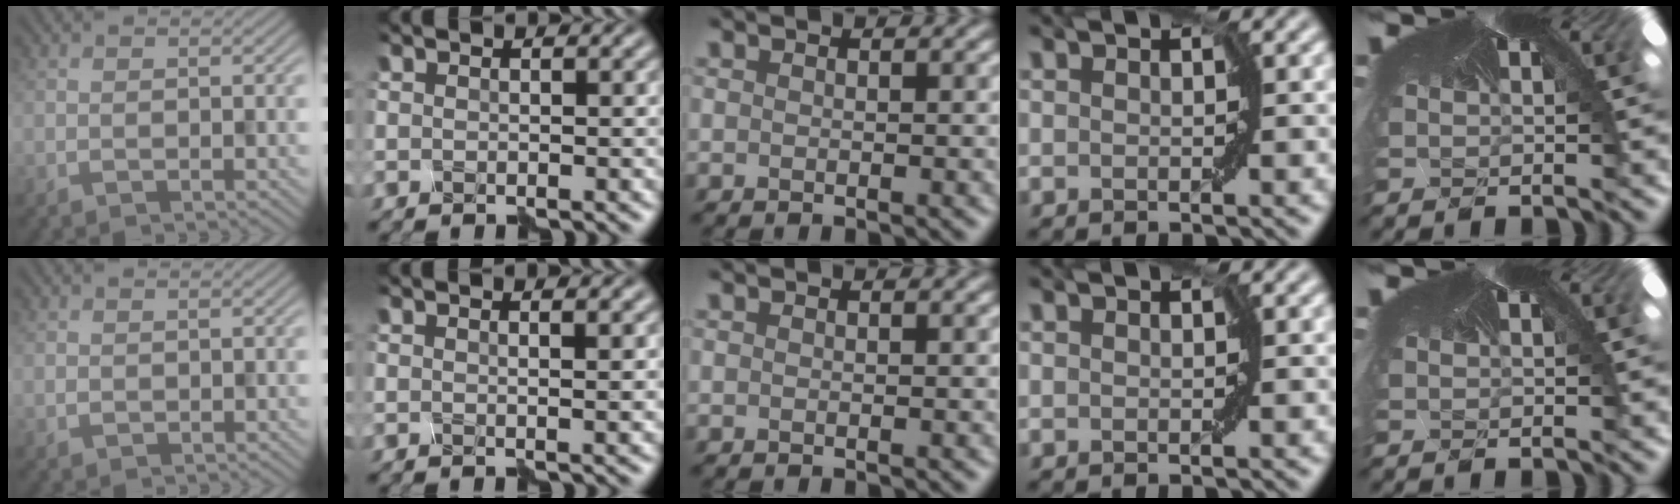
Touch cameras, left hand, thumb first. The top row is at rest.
{"thumb": {"total": 0.7, "force": [0.2, 0.6, 0.3], "torque": [-0.006, -0.001, 0.007]}, "index": {"total": 1.5, "force": [0.9, 0.5, 1.1], "torque": [-0.007, 0.007, -0.002]}}